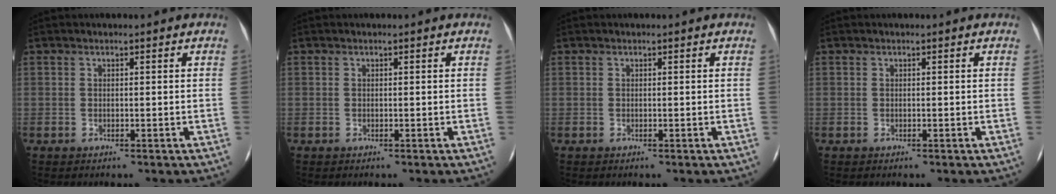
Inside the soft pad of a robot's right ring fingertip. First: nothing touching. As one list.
[{"total": 0.0}, {"total": 0.0}, {"total": 0.0}]